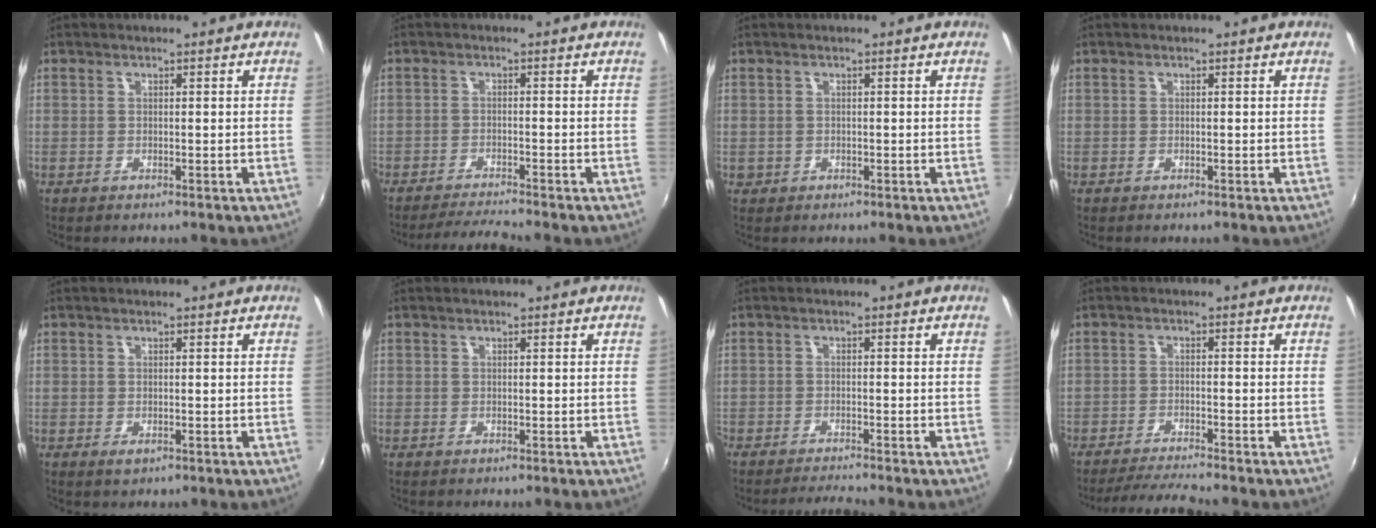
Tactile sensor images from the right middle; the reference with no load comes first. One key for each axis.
{"total": 5.2, "fx": -4.9, "fy": -0.7, "fz": 1.7, "tx": -0.050, "ty": -0.007, "tz": -0.087}
{"total": 1.1, "fx": -0.3, "fy": 1.1, "fz": 0.2, "tx": -0.003, "ty": -0.003, "tz": -0.004}
{"total": 0.0}
{"total": 1.0, "fx": -0.3, "fy": 0.6, "fz": 0.7, "tx": -0.012, "ty": -0.002, "tz": -0.004}
{"total": 0.0}
{"total": 3.7, "fx": -3.4, "fy": -0.7, "fz": 1.0, "tx": -0.033, "ty": -0.004, "tz": -0.062}
{"total": 6.2, "fx": -5.8, "fy": -0.7, "fz": 2.2, "tx": -0.063, "ty": -0.010, "tz": -0.101}